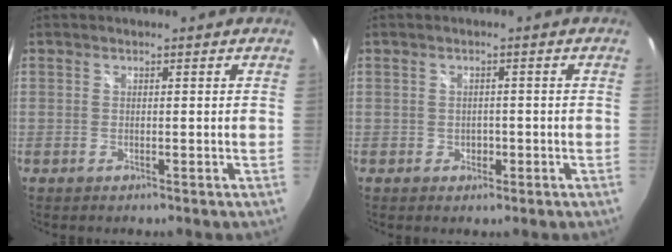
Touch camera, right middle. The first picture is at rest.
{"total": 1.7, "force": [-0.6, 1.5, 0.6], "torque": [-0.009, 0.001, -0.004]}